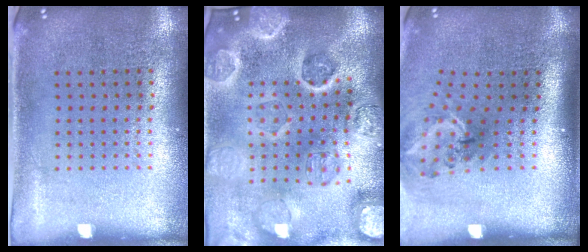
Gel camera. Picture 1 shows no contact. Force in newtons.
{"total": 4.5, "press": 4.1, "slide": 1.9}
{"total": 1.7, "press": 1.2, "slide": 1.3}